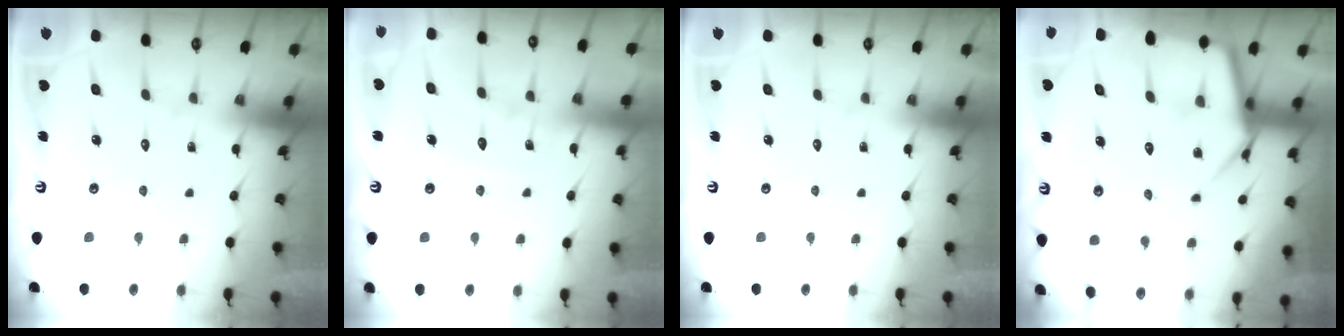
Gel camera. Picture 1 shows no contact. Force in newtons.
{"total": 6.2, "press": 6.1, "slide": 0.7}
{"total": 0.0}
{"total": 10.9, "press": 10.9, "slide": 0.9}